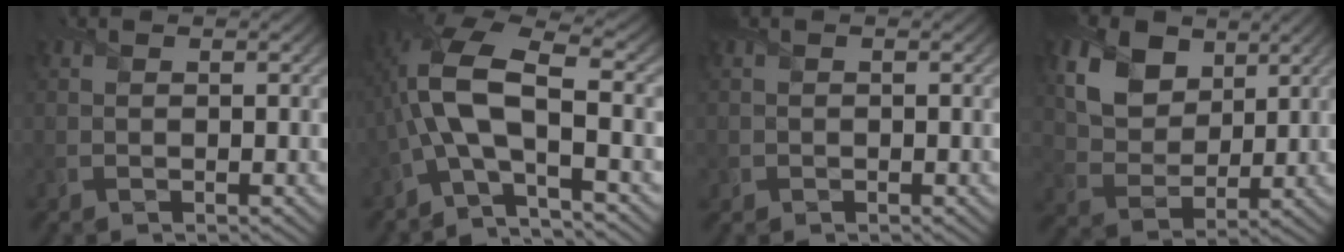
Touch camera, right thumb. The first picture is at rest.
{"total": 10.7, "force": [-1.9, 3.9, 9.8], "torque": [-0.221, 0.009, -0.052]}
{"total": 0.7, "force": [-0.3, 0.7, 0.0], "torque": [0.004, -0.005, -0.007]}
{"total": 9.2, "force": [4.5, 6.3, 5.0], "torque": [-0.138, -0.006, 0.080]}